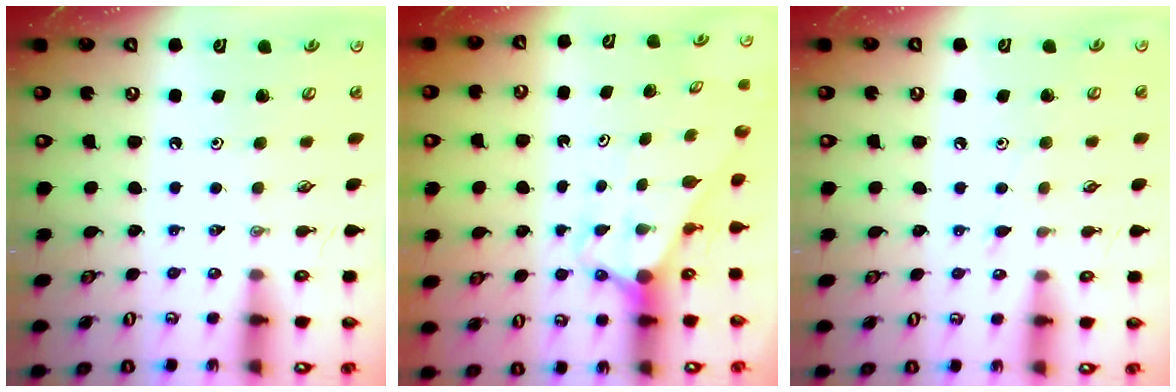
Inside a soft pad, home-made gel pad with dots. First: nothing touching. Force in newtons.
{"total": 2.8, "press": 2.8, "slide": 0.0}
{"total": 4.7, "press": 4.6, "slide": 0.6}